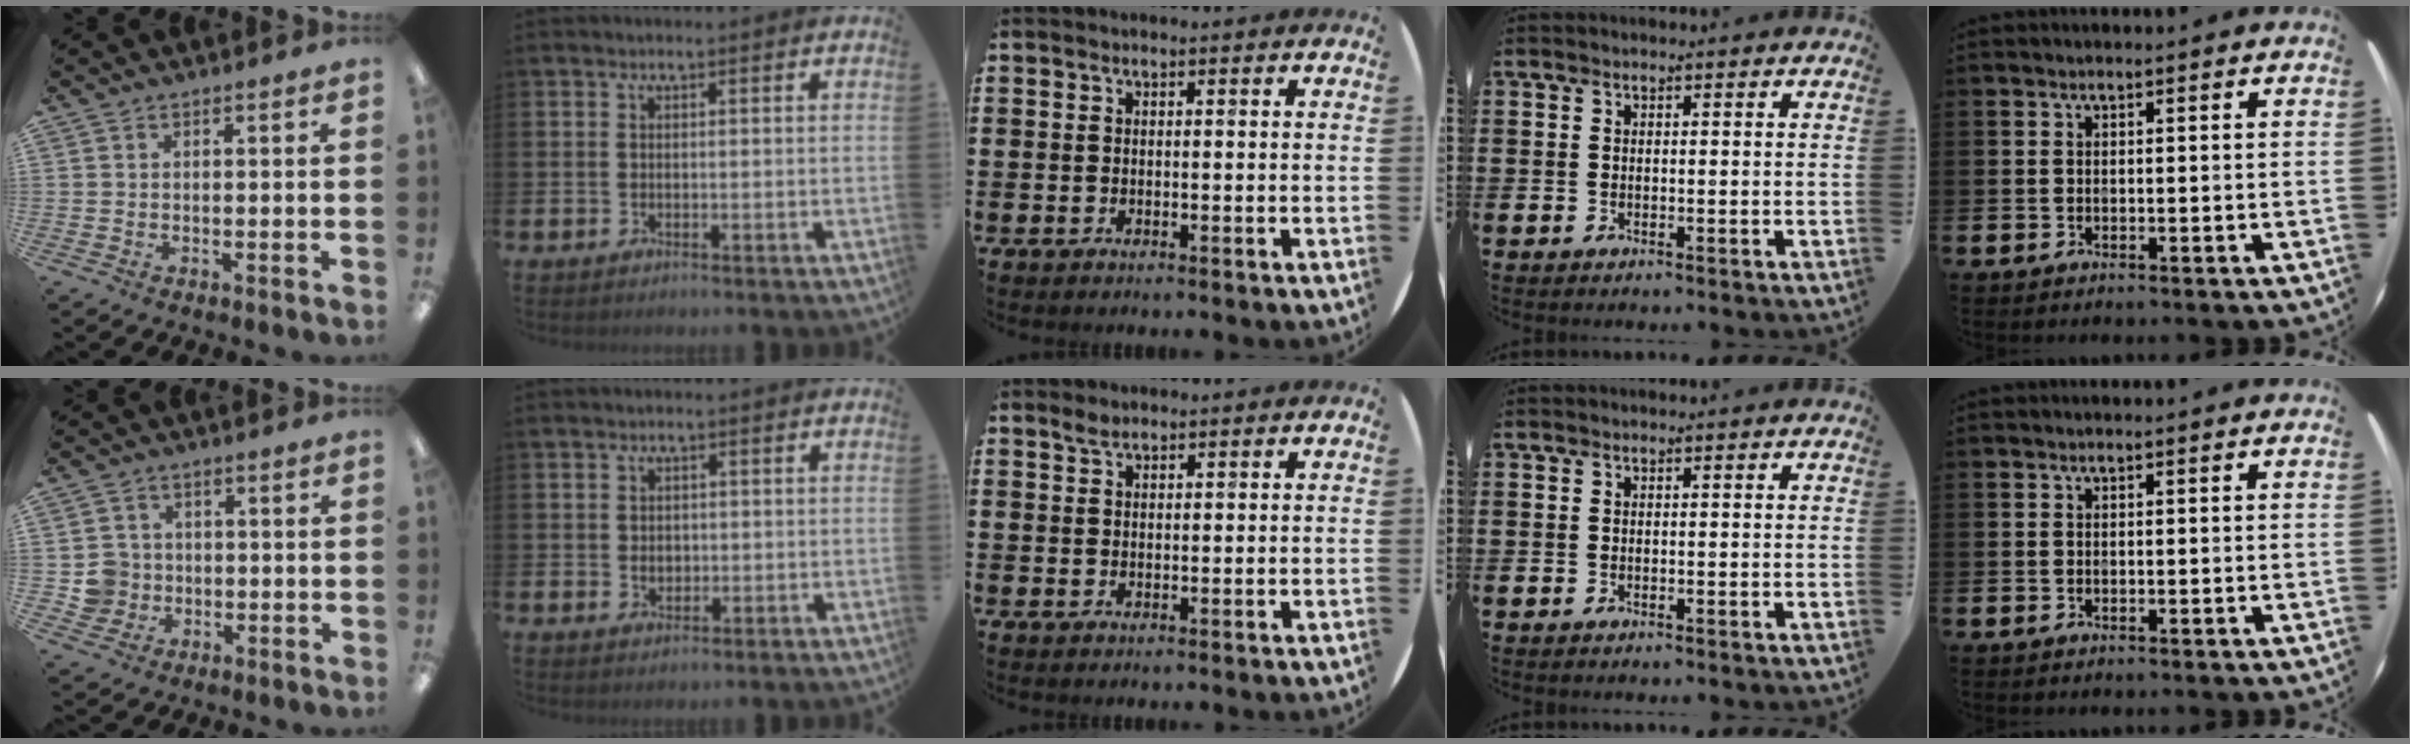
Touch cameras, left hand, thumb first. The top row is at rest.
{"thumb": {"total": 5.8, "force": [-0.6, 5.7, 0.8], "torque": [-0.025, 0.012, -0.006]}, "index": {"total": 1.6, "force": [0.2, 1.3, 0.7], "torque": [-0.004, 0.005, -0.001]}, "middle": {"total": 1.5, "force": [1.3, 0.6, 0.6], "torque": [-0.007, 0.000, 0.022]}}